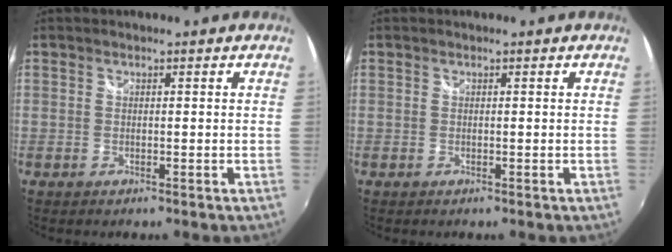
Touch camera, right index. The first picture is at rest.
{"total": 0.0}